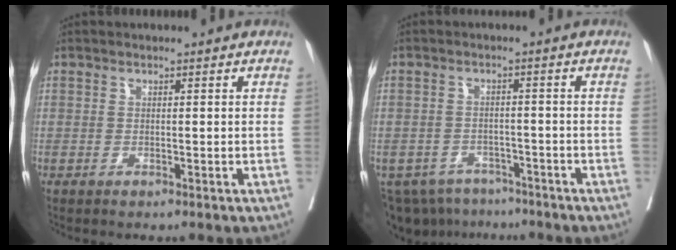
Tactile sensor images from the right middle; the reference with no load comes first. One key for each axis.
{"total": 9.3, "fx": -7.5, "fy": 5.1, "fz": 2.0, "tx": -0.038, "ty": 0.000, "tz": -0.101}